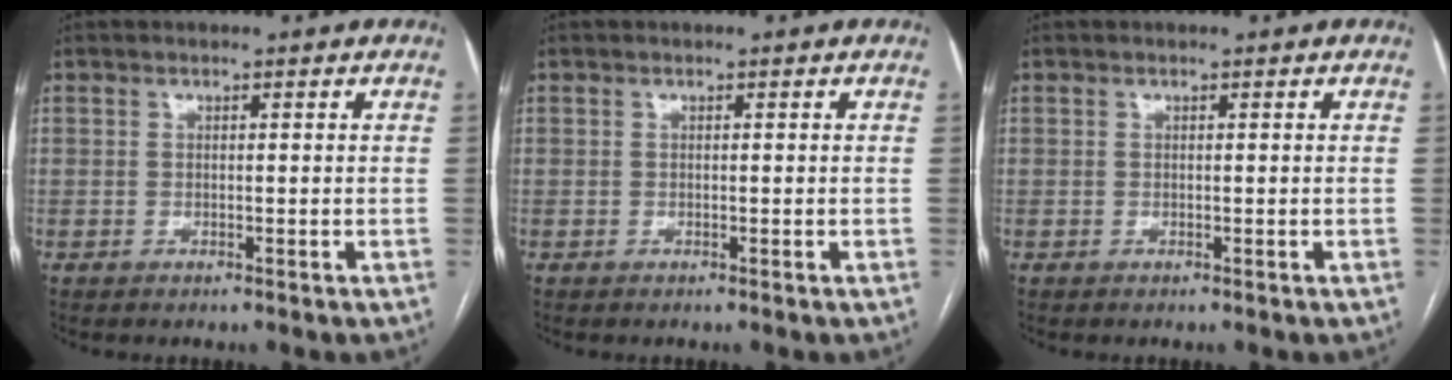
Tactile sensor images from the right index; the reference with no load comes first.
{"total": 0.0}
{"total": 0.0}